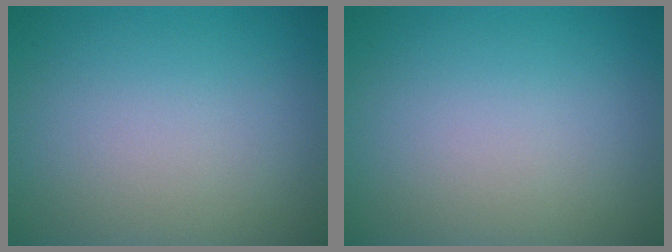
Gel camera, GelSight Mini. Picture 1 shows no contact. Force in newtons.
{"total": 0.0}